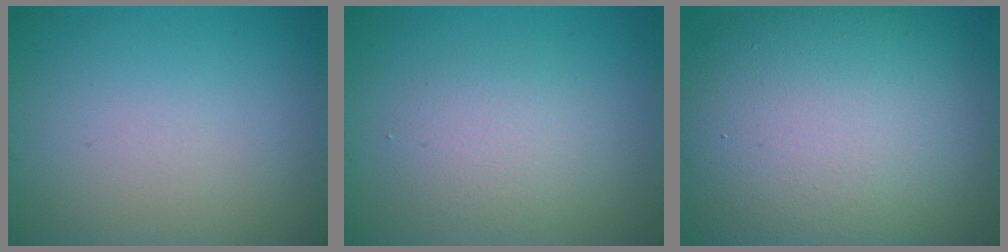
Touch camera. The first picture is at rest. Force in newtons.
{"total": 2.6, "press": 2.6, "slide": 0.2}
{"total": 14.8, "press": 14.8, "slide": 0.7}